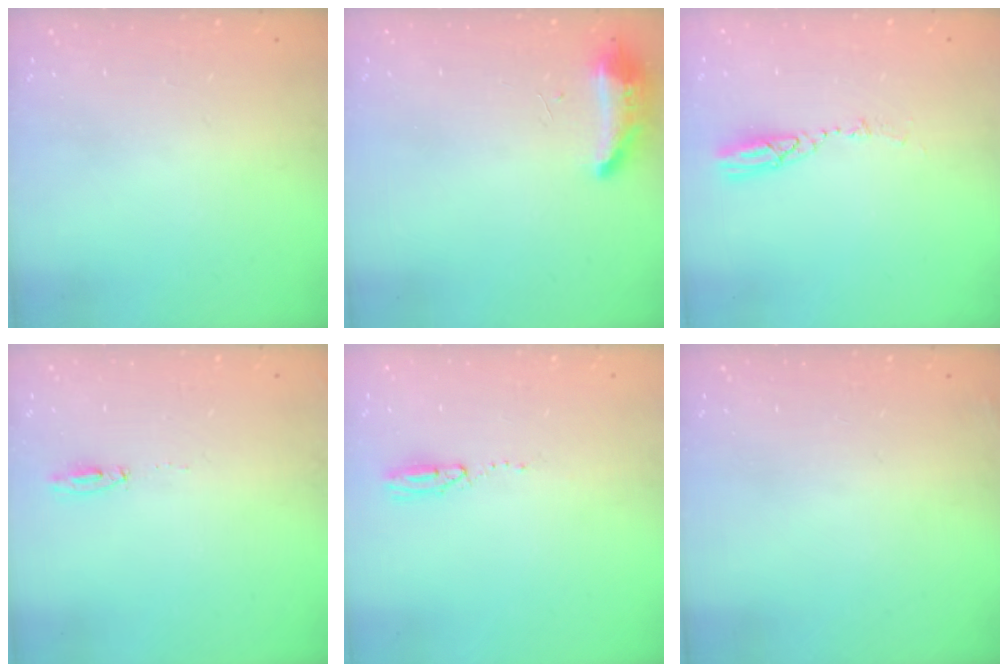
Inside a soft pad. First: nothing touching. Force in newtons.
{"total": 8.5, "press": 8.4, "slide": 1.6}
{"total": 4.3, "press": 4.3, "slide": 0.4}
{"total": 16.2, "press": 5.8, "slide": 15.1}
{"total": 14.6, "press": 5.0, "slide": 13.7}
{"total": 2.3, "press": 2.2, "slide": 0.8}